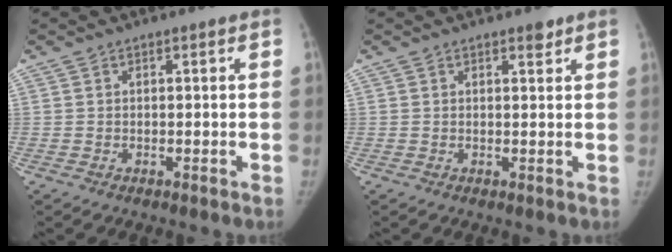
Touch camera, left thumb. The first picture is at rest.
{"total": 1.7, "force": [1.3, 0.7, 1.0], "torque": [-0.006, -0.007, 0.016]}